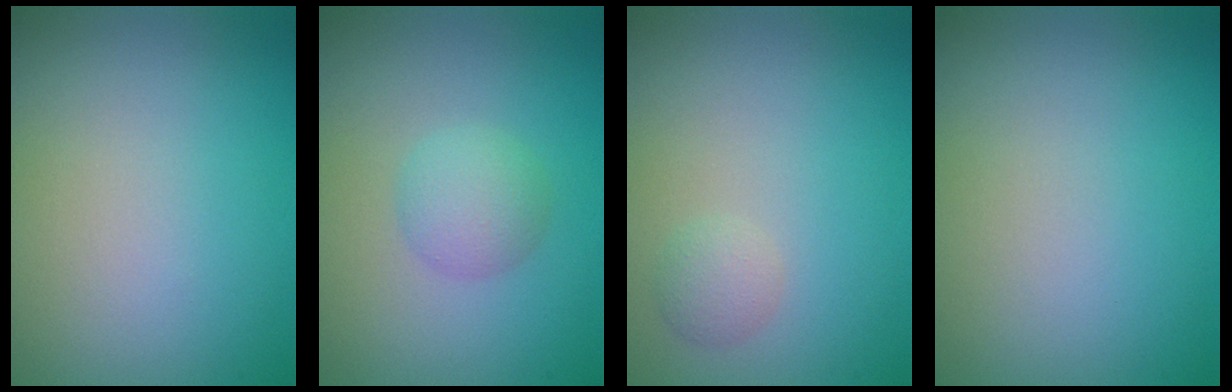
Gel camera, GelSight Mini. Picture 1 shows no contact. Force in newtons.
{"total": 2.3, "press": 2.3, "slide": 0.1}
{"total": 1.2, "press": 1.1, "slide": 0.1}
{"total": 0.0}